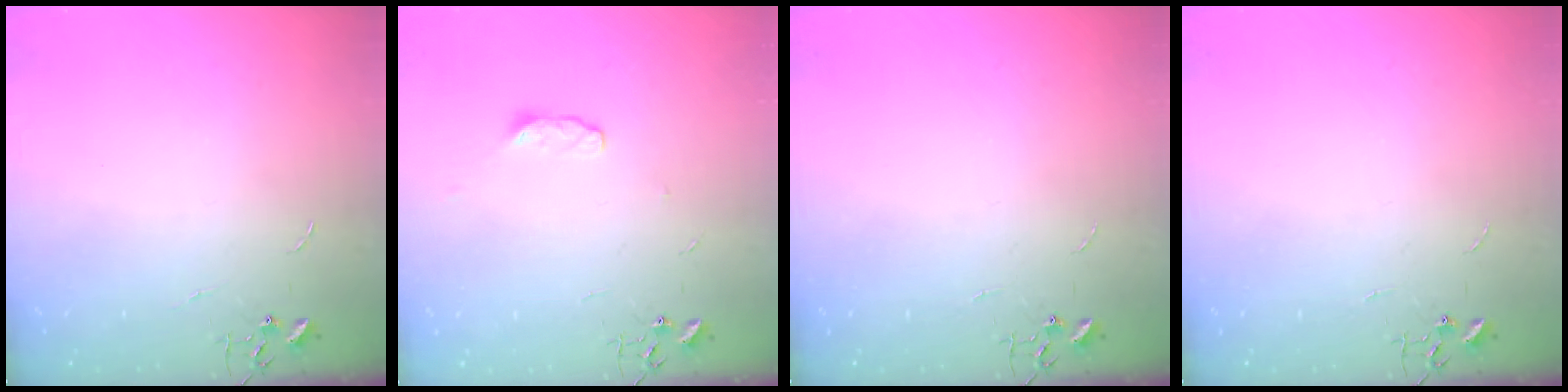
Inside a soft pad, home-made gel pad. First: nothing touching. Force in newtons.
{"total": 5.2, "press": 5.2, "slide": 0.7}
{"total": 0.0}
{"total": 0.0}